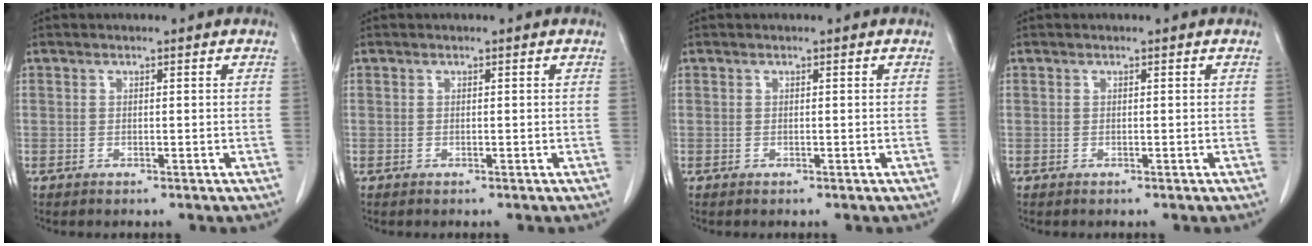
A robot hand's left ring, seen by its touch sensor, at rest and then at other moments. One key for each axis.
{"total": 0.0}
{"total": 0.0}
{"total": 0.0}